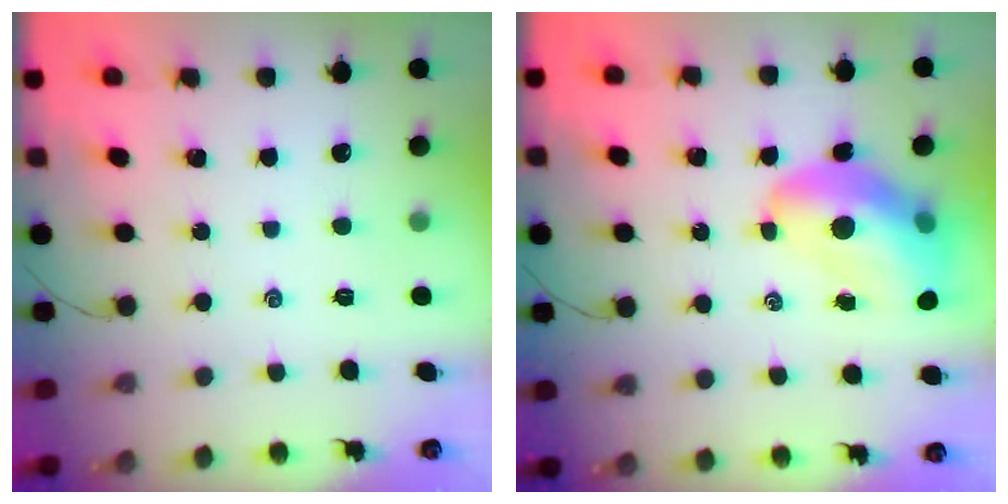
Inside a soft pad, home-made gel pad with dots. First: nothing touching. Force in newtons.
{"total": 14.6, "press": 14.0, "slide": 4.0}